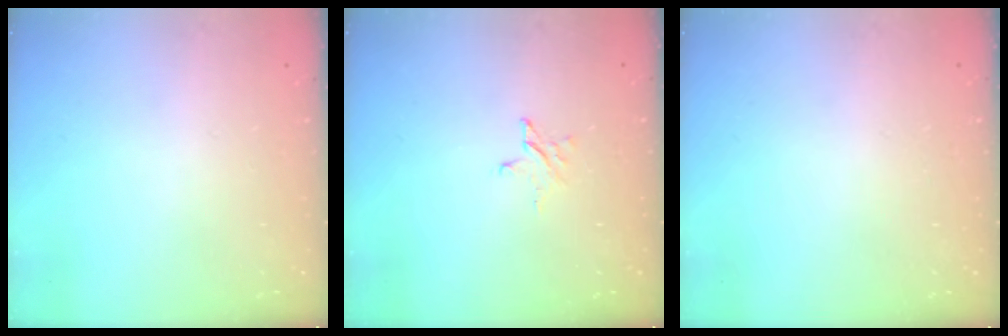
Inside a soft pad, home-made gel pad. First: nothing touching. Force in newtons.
{"total": 3.5, "press": 3.5, "slide": 0.4}
{"total": 0.0}